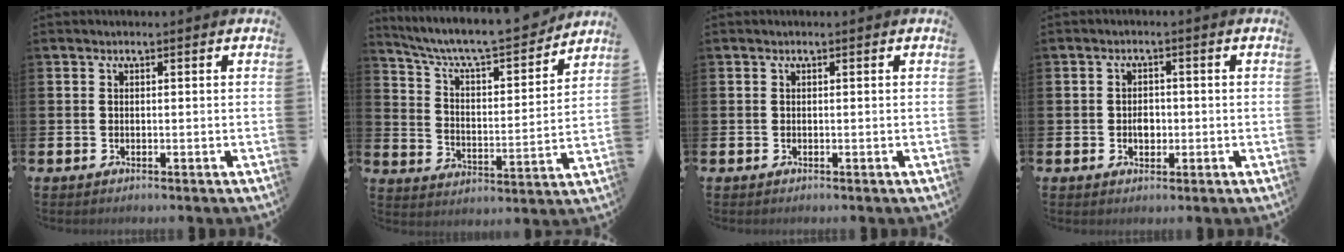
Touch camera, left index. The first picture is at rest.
{"total": 8.6, "force": [7.8, 1.7, 3.1], "torque": [-0.089, -0.060, 0.131]}
{"total": 0.0}
{"total": 2.2, "force": [-0.4, 1.7, 1.4], "torque": [-0.007, -0.002, -0.013]}